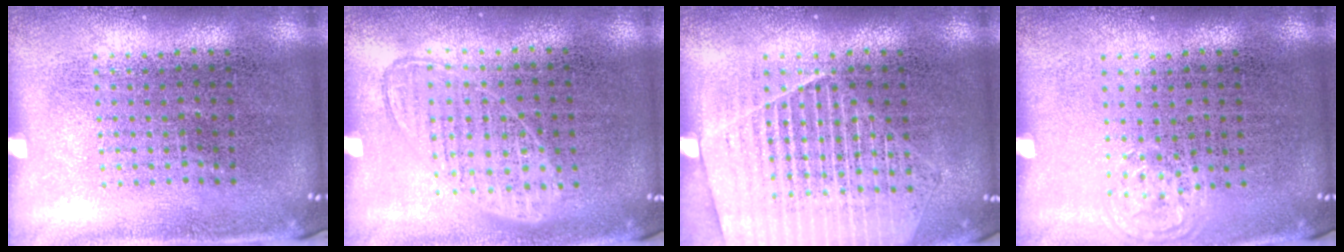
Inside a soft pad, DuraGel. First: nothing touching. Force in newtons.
{"total": 1.0, "press": 0.9, "slide": 0.4}
{"total": 1.3, "press": 1.3, "slide": 0.2}
{"total": 0.6, "press": 0.6, "slide": 0.1}